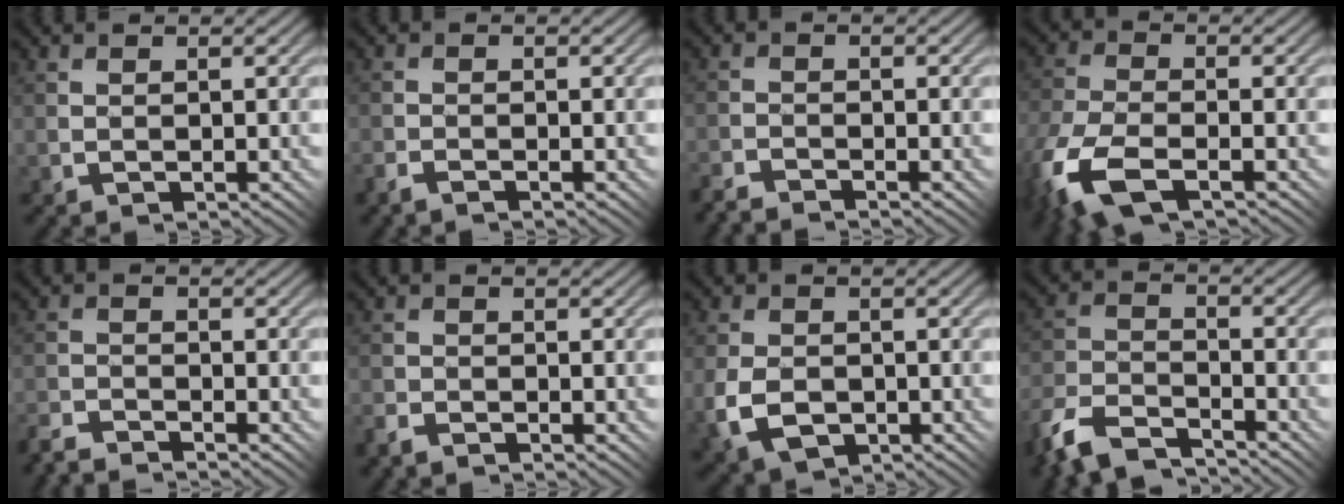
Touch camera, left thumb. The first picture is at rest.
{"total": 2.2, "force": [-1.8, 0.7, 1.0], "torque": [-0.024, 0.000, -0.042]}
{"total": 3.1, "force": [-3.0, 0.4, 0.6], "torque": [-0.012, 0.001, -0.065]}
{"total": 10.8, "force": [-6.2, 5.3, 7.1], "torque": [-0.188, -0.036, -0.114]}
{"total": 3.9, "force": [-3.8, 0.6, 0.9], "torque": [-0.018, -0.001, -0.083]}
{"total": 2.6, "force": [-2.1, 1.3, 0.9], "torque": [-0.026, -0.001, -0.048]}
{"total": 6.4, "force": [-2.2, 4.4, 4.0], "torque": [-0.101, -0.019, -0.040]}
{"total": 8.8, "force": [-7.5, 2.8, 3.5], "torque": [-0.082, -0.003, -0.159]}